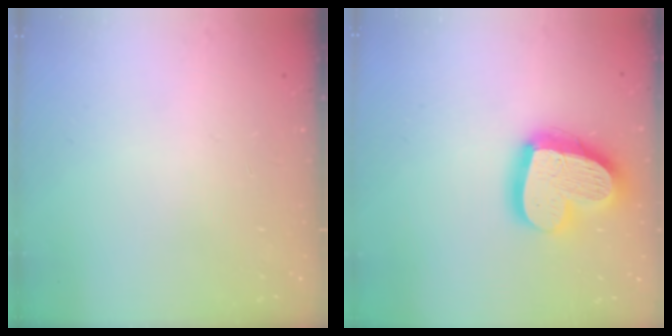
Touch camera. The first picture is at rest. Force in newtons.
{"total": 20.8, "press": 20.7, "slide": 1.9}